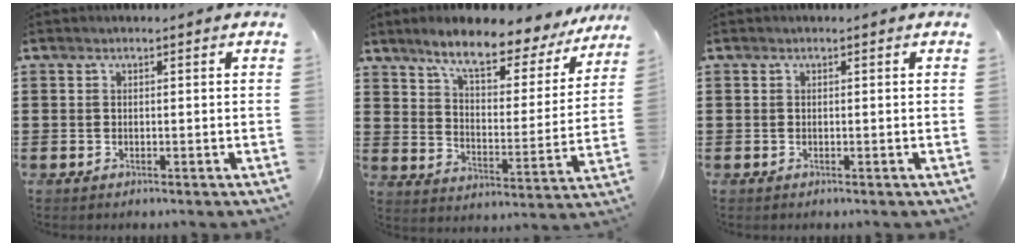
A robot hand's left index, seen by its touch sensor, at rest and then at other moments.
{"total": 8.9, "force": [7.3, 1.5, 4.9], "torque": [-0.108, -0.041, 0.118]}
{"total": 0.0}